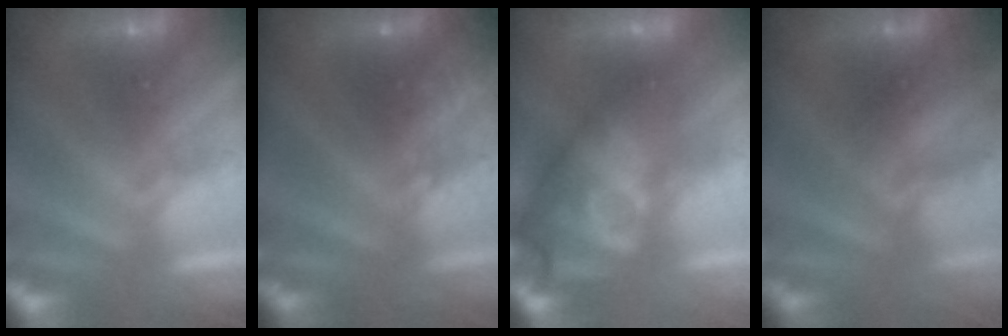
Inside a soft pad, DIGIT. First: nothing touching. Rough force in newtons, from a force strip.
{"total": 2.9}
{"total": 4.6}
{"total": 2.1}